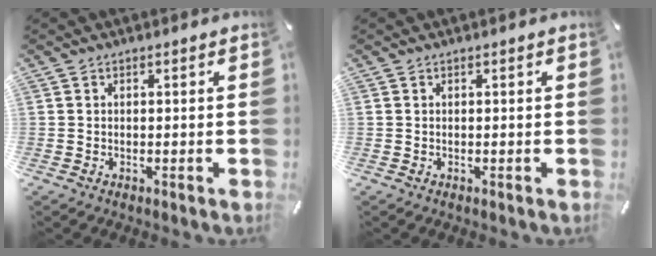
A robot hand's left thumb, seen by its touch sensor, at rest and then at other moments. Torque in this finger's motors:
{"motor_torque": [-0.09, -0.04, 0.00, -0.01, 0.00]}